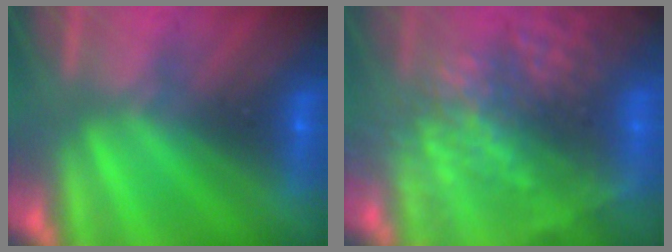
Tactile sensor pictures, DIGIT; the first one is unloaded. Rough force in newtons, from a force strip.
{"total": 8.8}